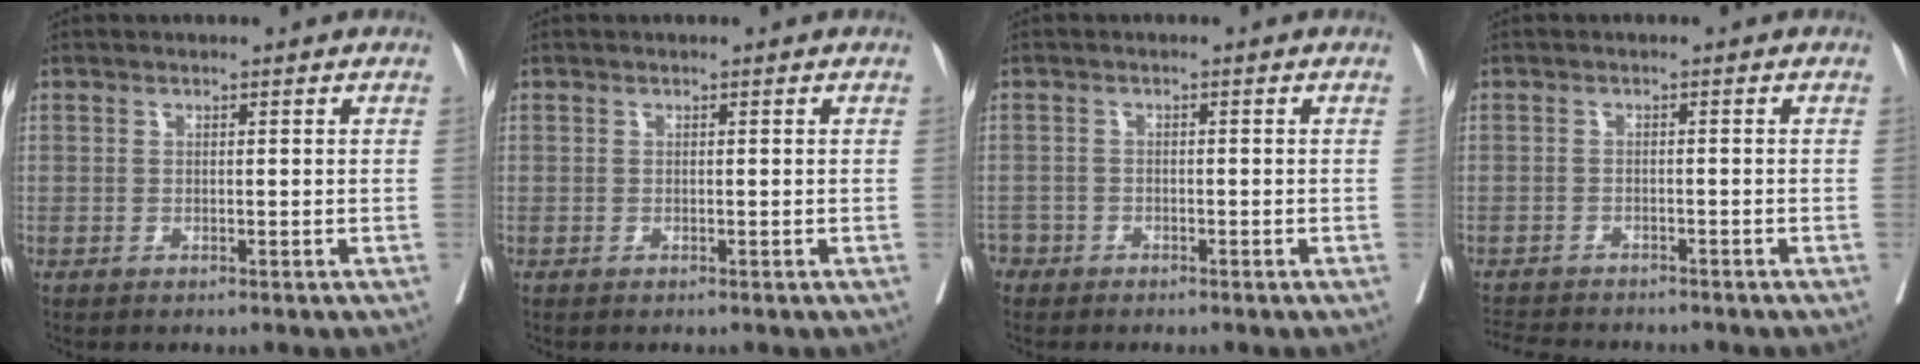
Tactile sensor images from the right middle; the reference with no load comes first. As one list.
[{"total": 0.0}, {"total": 1.8, "force": [-1.5, 1.1, -0.2], "torque": [-0.005, 0.002, -0.031]}, {"total": 6.9, "force": [-6.4, 1.2, 2.1], "torque": [-0.028, -0.006, -0.097]}]